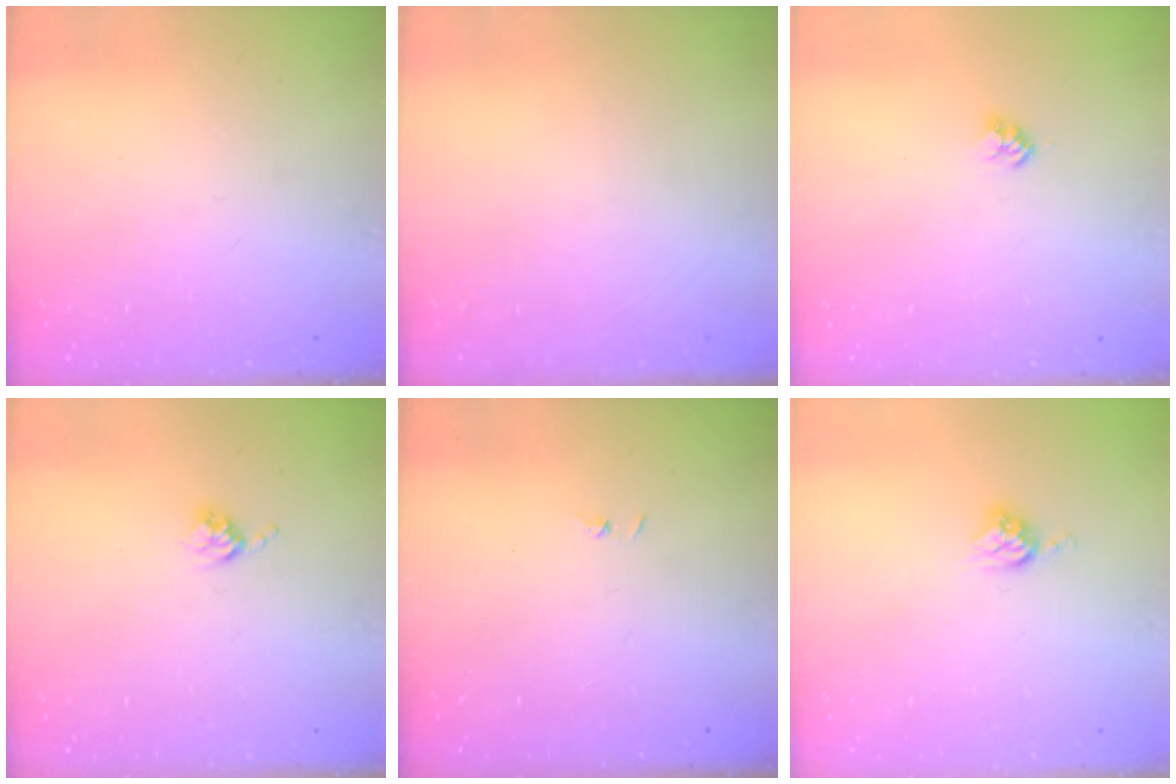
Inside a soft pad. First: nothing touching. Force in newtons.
{"total": 0.0}
{"total": 2.8, "press": 2.8, "slide": 0.4}
{"total": 3.3, "press": 3.3, "slide": 0.4}
{"total": 0.7, "press": 0.7, "slide": 0.1}
{"total": 5.8, "press": 5.8, "slide": 0.3}